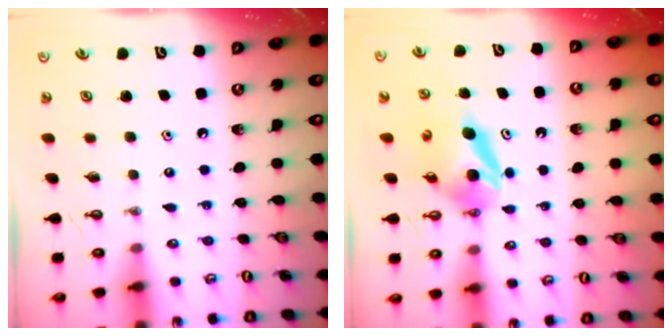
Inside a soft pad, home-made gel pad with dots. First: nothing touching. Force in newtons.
{"total": 5.6, "press": 5.5, "slide": 1.1}